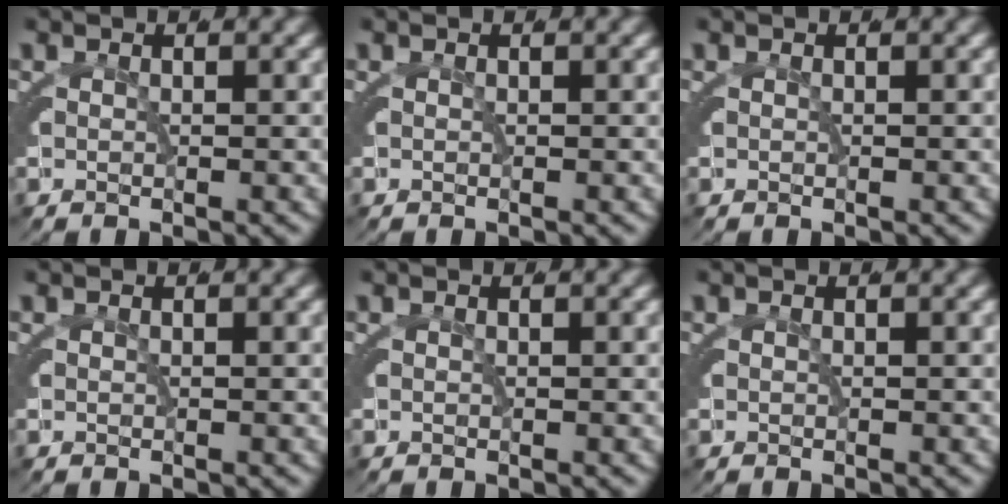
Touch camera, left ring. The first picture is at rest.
{"total": 0.0}
{"total": 0.0}
{"total": 0.0}
{"total": 0.0}
{"total": 0.0}